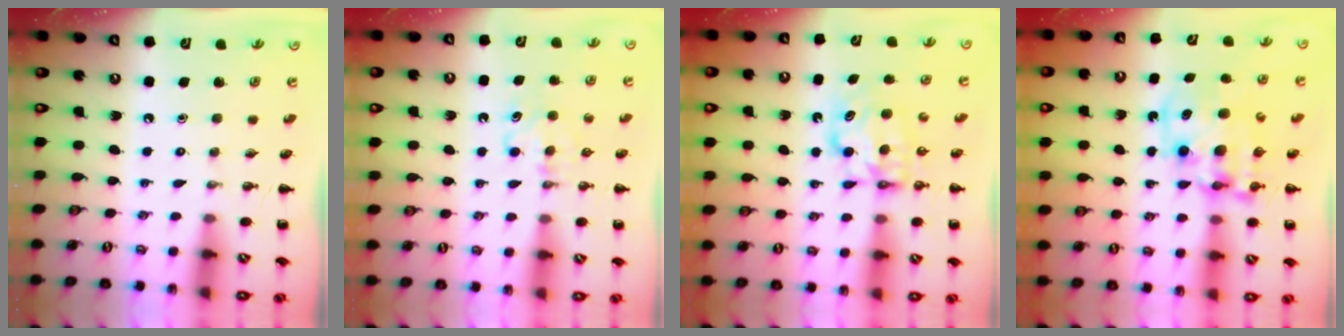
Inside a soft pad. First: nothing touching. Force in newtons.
{"total": 5.2, "press": 5.0, "slide": 1.6}
{"total": 6.4, "press": 6.4, "slide": 0.2}
{"total": 11.0, "press": 10.7, "slide": 2.5}